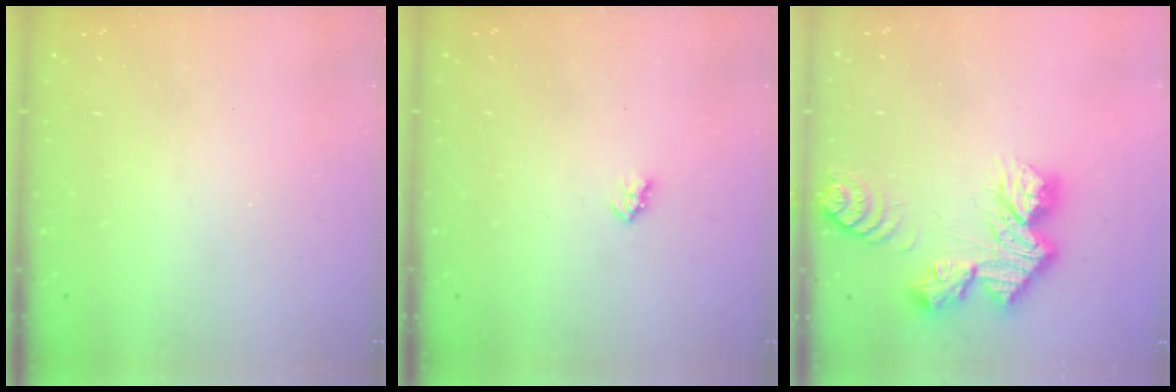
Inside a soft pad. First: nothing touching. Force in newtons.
{"total": 2.0, "press": 2.0, "slide": 0.3}
{"total": 12.8, "press": 12.7, "slide": 1.1}